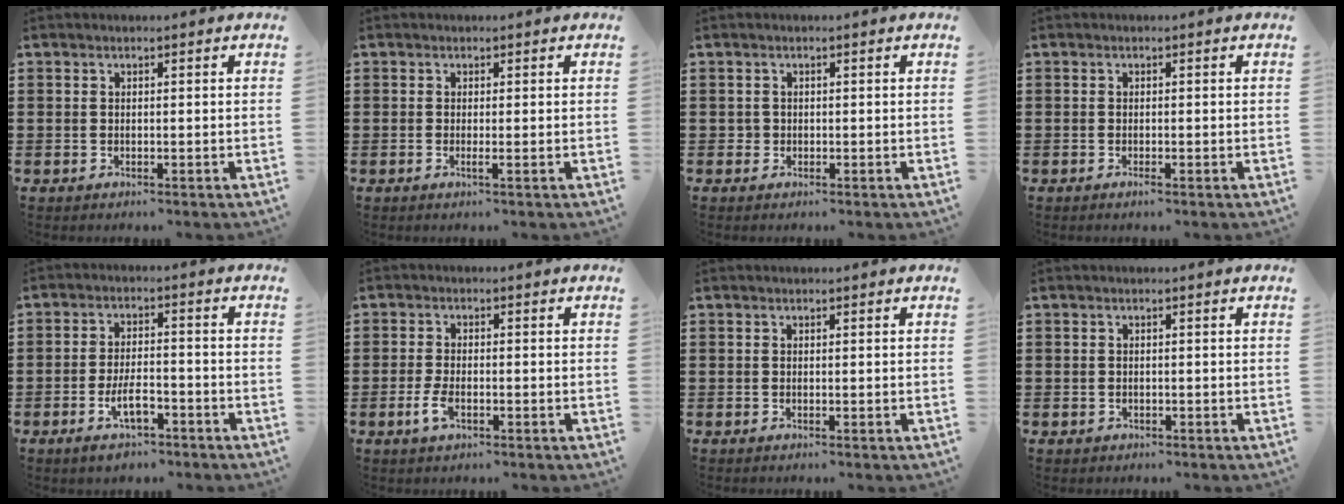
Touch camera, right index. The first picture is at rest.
{"total": 0.6, "force": [-0.2, 0.0, 0.6], "torque": [-0.012, -0.004, -0.002]}
{"total": 1.0, "force": [-0.2, 1.0, 0.2], "torque": [-0.005, 0.006, -0.006]}
{"total": 0.6, "force": [-0.4, 0.1, 0.4], "torque": [-0.009, -0.002, -0.007]}
{"total": 5.8, "force": [-3.1, 2.3, 4.3], "torque": [-0.090, 0.001, -0.060]}
{"total": 3.2, "force": [-1.2, 1.5, 2.5], "torque": [-0.067, -0.004, -0.029]}
{"total": 0.0}
{"total": 0.7, "force": [-0.3, 0.6, 0.0], "torque": [-0.002, 0.005, -0.007]}